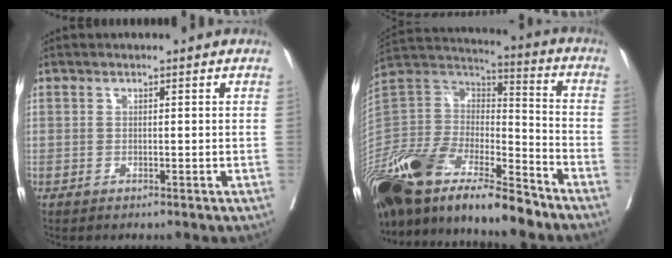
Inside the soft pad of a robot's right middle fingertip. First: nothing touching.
{"total": 26.0, "force": [-19.7, 6.8, 15.5], "torque": [-0.315, -0.027, -0.363]}